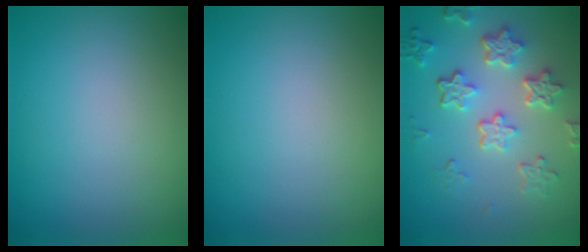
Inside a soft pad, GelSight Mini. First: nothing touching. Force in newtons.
{"total": 0.0}
{"total": 5.3, "press": 4.2, "slide": 3.3}